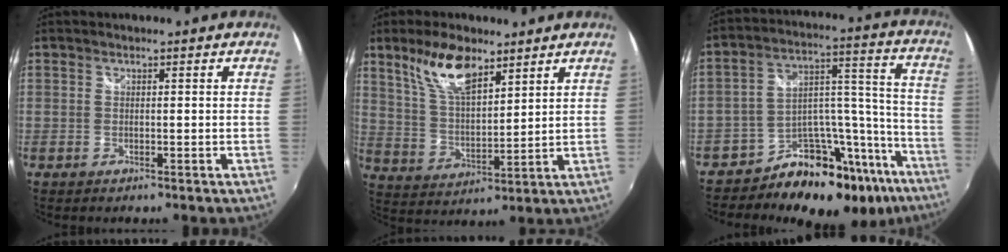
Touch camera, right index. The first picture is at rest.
{"total": 11.2, "force": [7.3, 4.3, 7.3], "torque": [-0.137, 0.010, 0.147]}
{"total": 22.2, "force": [-16.7, 11.1, 9.6], "torque": [-0.127, 0.070, -0.237]}